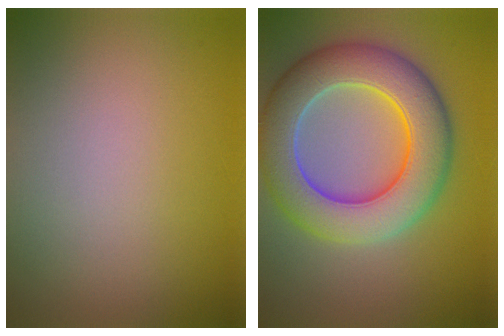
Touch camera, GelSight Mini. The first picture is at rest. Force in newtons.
{"total": 10.0, "press": 9.9, "slide": 0.7}